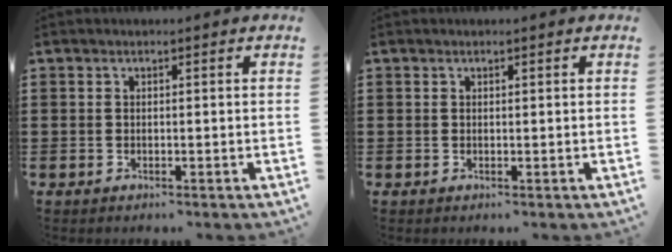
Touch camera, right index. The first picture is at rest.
{"total": 0.0}